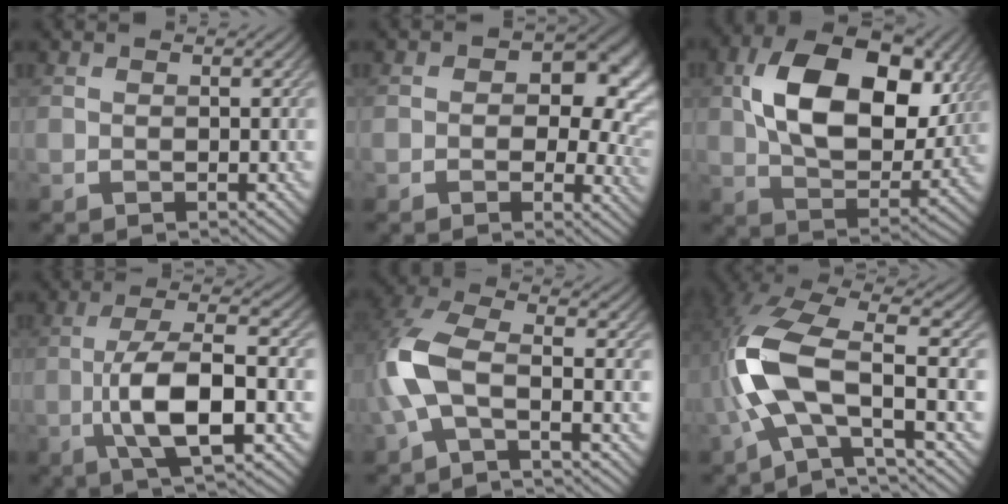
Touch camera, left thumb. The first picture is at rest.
{"total": 10.6, "force": [1.6, 7.1, 7.7], "torque": [-0.069, -0.005, 0.024]}
{"total": 14.9, "force": [3.8, 9.5, 10.9], "torque": [-0.202, -0.008, 0.075]}
{"total": 9.9, "force": [-2.5, 3.2, 9.0], "torque": [-0.166, 0.006, -0.049]}
{"total": 7.7, "force": [-2.1, 3.0, 6.8], "torque": [-0.166, 0.006, -0.057]}
{"total": 13.6, "force": [-2.6, 5.3, 12.3], "torque": [-0.274, -0.005, -0.057]}